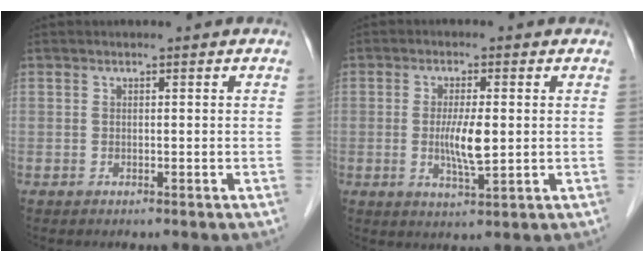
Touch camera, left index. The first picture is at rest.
{"total": 5.2, "force": [-0.1, 1.0, 5.1], "torque": [-0.095, -0.011, -0.002]}